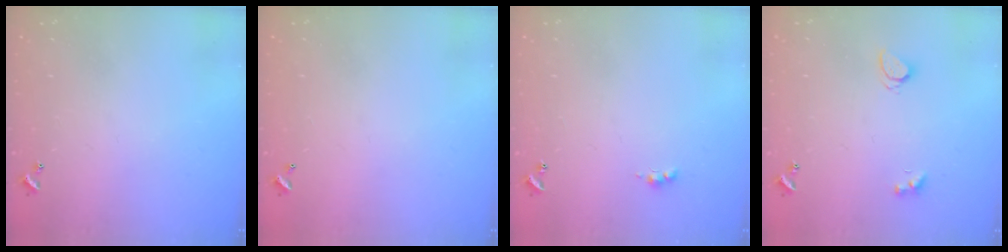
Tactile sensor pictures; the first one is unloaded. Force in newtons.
{"total": 2.9, "press": 2.9, "slide": 0.1}
{"total": 2.0, "press": 1.9, "slide": 0.5}
{"total": 1.6, "press": 1.6, "slide": 0.3}